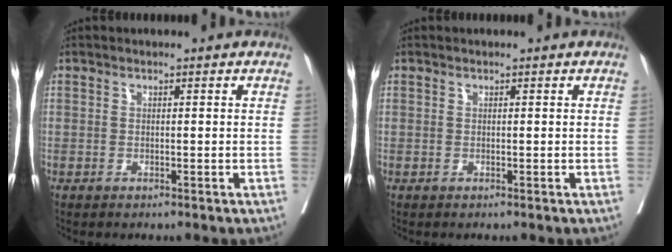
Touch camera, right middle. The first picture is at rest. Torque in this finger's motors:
{"motor_torque": [-0.07, 0.00, 0.02, 0.00]}